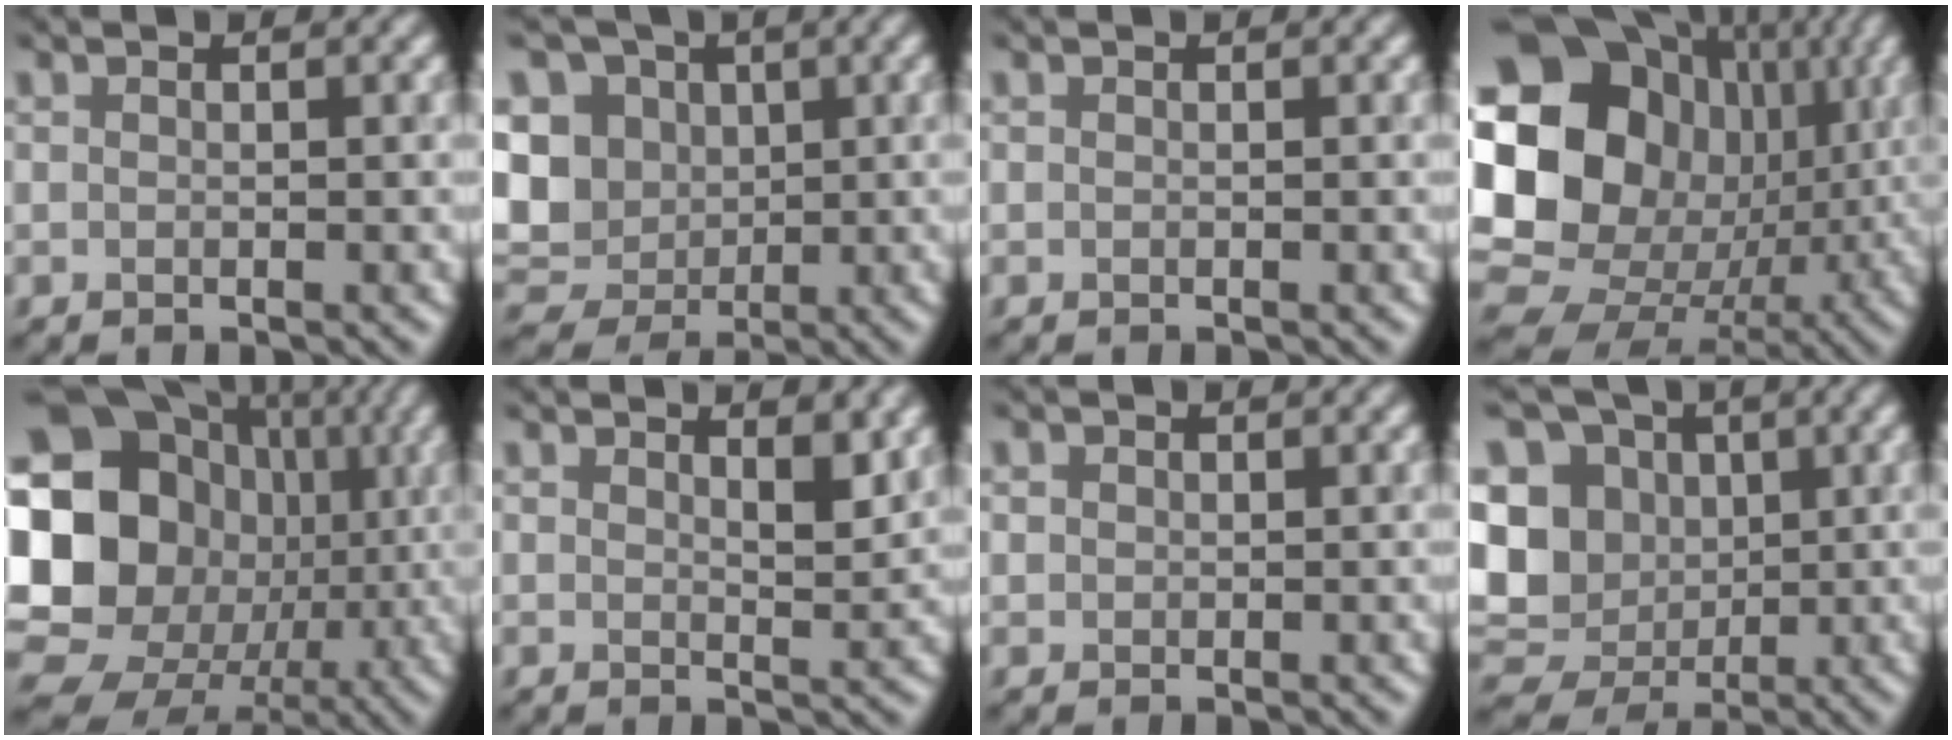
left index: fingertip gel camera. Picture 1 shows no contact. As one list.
[{"total": 9.3, "force": [1.3, 8.0, 4.5], "torque": [-0.091, 0.013, -0.003]}, {"total": 0.0}, {"total": 21.8, "force": [3.5, 18.7, 10.6], "torque": [-0.224, 0.012, 0.048]}, {"total": 21.1, "force": [0.3, 18.8, 9.7], "torque": [-0.192, 0.026, -0.042]}, {"total": 2.1, "force": [1.3, 0.6, 1.5], "torque": [-0.021, -0.003, 0.025]}, {"total": 1.0, "force": [0.4, 0.9, 0.2], "torque": [-0.001, 0.006, -0.002]}, {"total": 12.1, "force": [1.1, 10.6, 5.7], "torque": [-0.124, 0.012, 0.003]}]